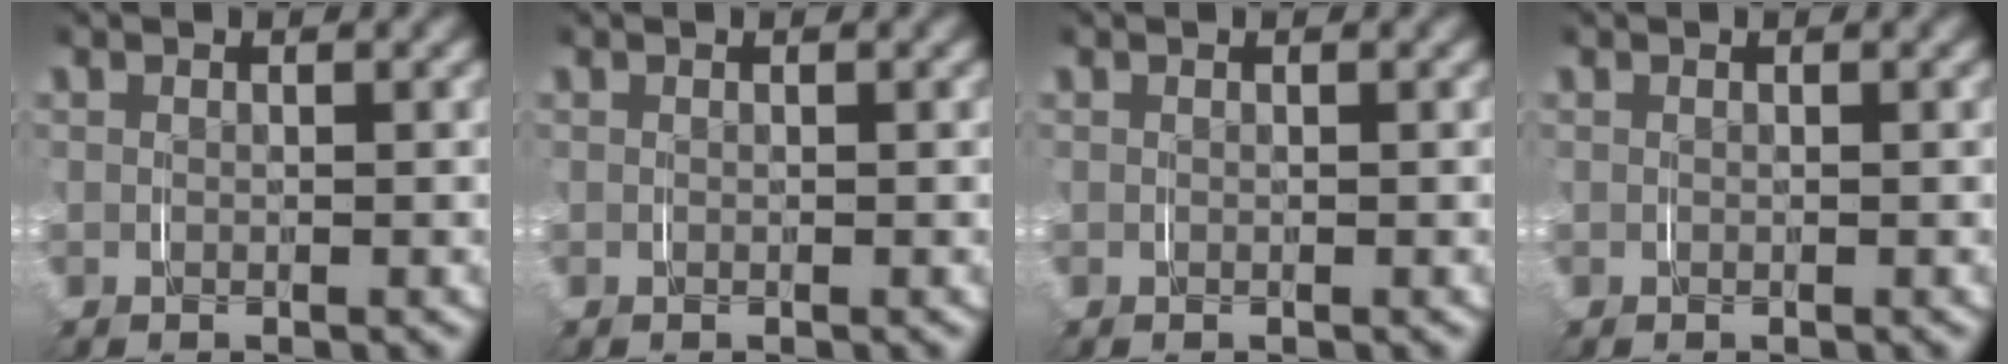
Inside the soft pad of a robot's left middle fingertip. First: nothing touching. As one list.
[{"total": 0.0}, {"total": 0.0}, {"total": 0.0}]